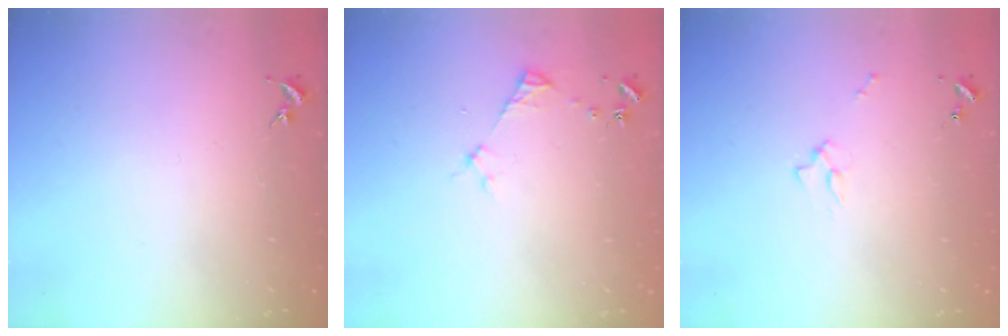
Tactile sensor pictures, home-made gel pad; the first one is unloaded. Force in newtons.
{"total": 3.2, "press": 3.2, "slide": 0.4}
{"total": 1.7, "press": 1.6, "slide": 0.2}